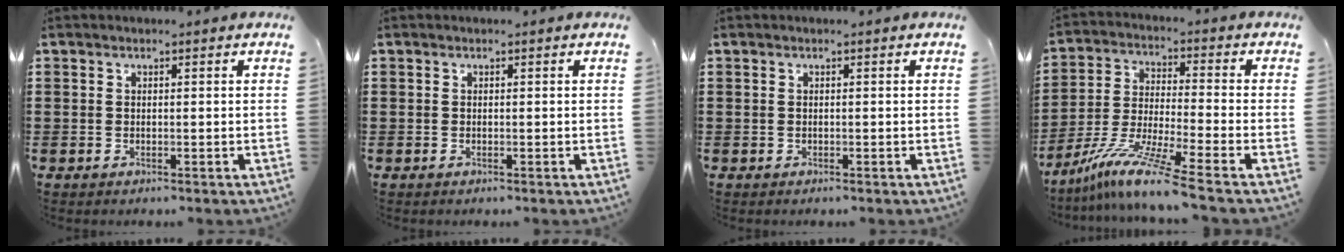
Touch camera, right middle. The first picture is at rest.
{"total": 0.0}
{"total": 0.0}
{"total": 9.8, "force": [-7.6, -0.3, 6.2], "torque": [-0.130, -0.009, -0.154]}